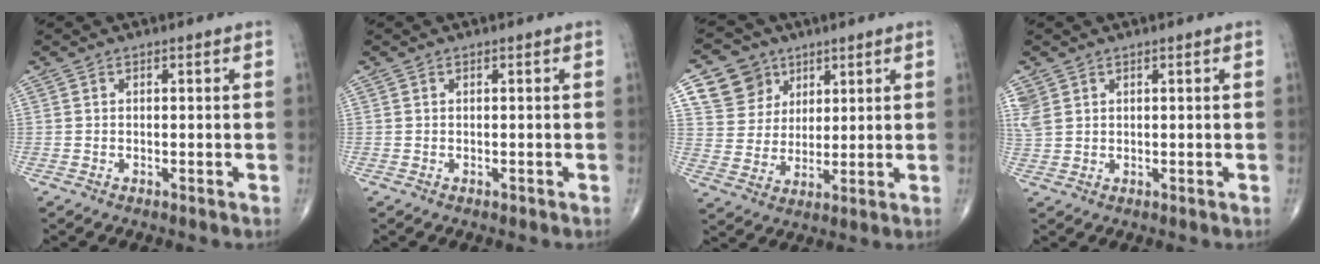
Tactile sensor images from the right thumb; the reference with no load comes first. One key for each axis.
{"total": 0.0}
{"total": 9.4, "fx": 4.9, "fy": 7.9, "fz": 1.6, "tx": 0.006, "ty": -0.027, "tz": 0.095}
{"total": 3.5, "fx": 1.8, "fy": 2.6, "fz": 1.5, "tx": -0.034, "ty": 0.003, "tz": 0.046}